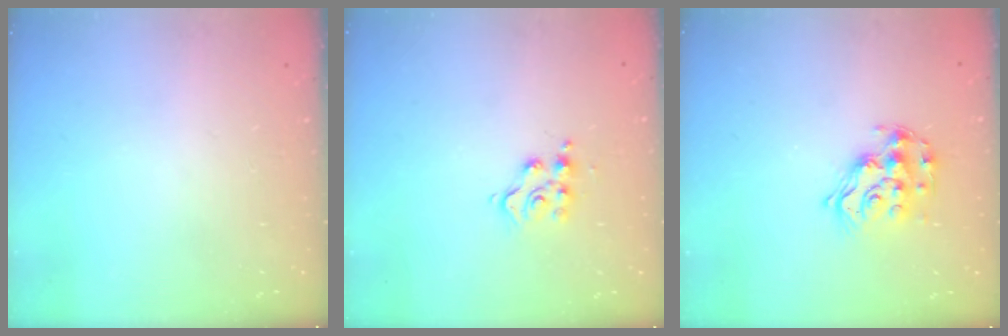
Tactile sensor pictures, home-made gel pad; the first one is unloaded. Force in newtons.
{"total": 9.3, "press": 9.3, "slide": 0.6}
{"total": 14.2, "press": 14.2, "slide": 1.0}